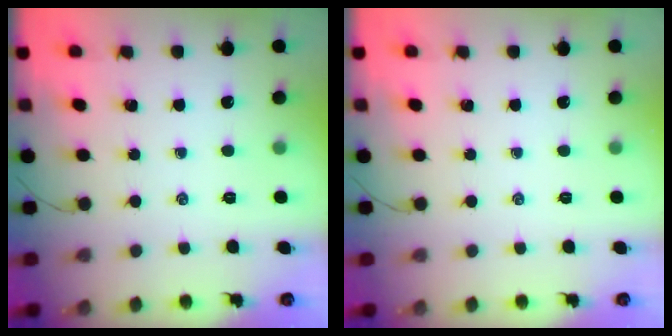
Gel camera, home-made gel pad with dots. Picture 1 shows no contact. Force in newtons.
{"total": 0.0}